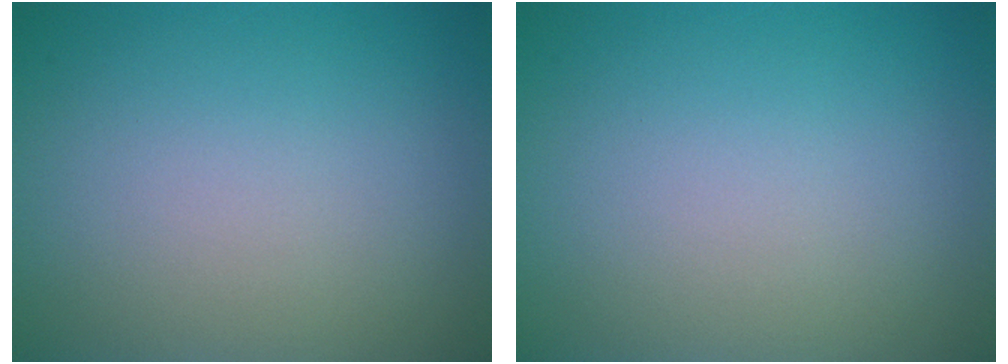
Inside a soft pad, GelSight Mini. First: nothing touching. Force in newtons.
{"total": 0.0}